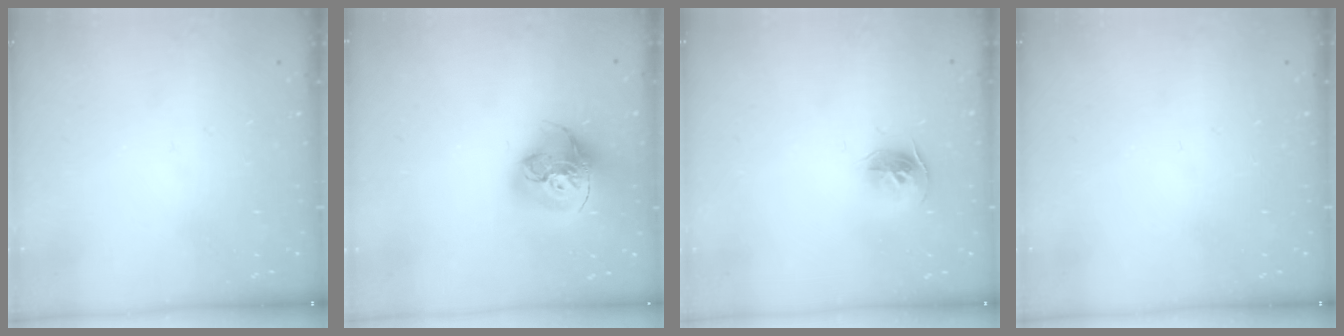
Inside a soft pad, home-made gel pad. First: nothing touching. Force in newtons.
{"total": 17.4, "press": 17.3, "slide": 1.8}
{"total": 9.2, "press": 9.1, "slide": 0.9}
{"total": 0.0}